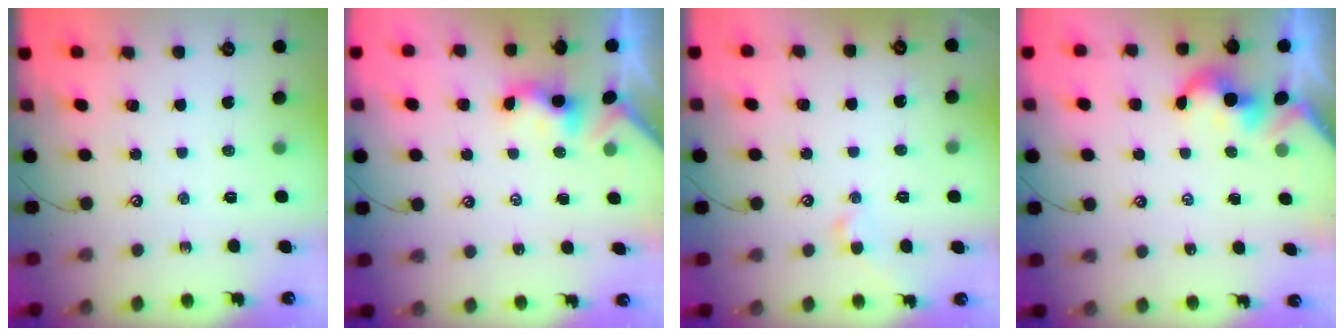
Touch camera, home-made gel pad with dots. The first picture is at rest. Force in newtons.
{"total": 1.1, "press": 1.0, "slide": 0.4}
{"total": 1.9, "press": 1.9, "slide": 0.5}
{"total": 2.0, "press": 1.9, "slide": 0.4}